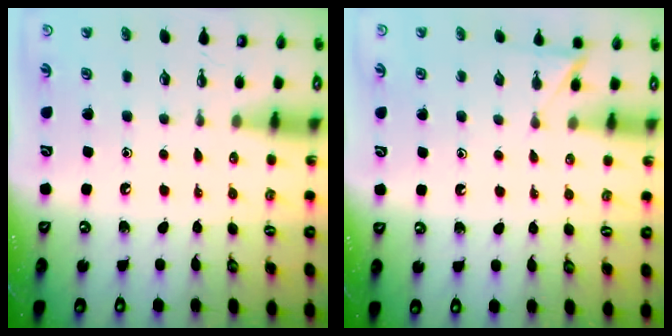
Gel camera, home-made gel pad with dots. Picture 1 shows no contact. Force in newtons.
{"total": 3.2, "press": 3.2, "slide": 0.5}